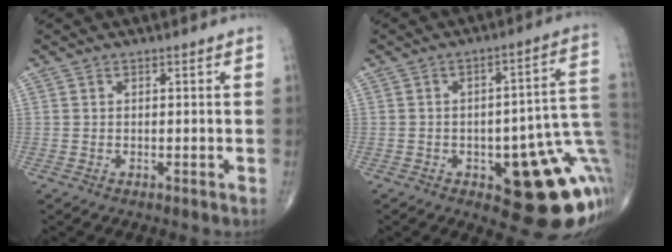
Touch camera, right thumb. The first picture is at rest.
{"total": 20.0, "force": [-4.9, 7.3, 17.9], "torque": [-0.156, 0.032, -0.043]}